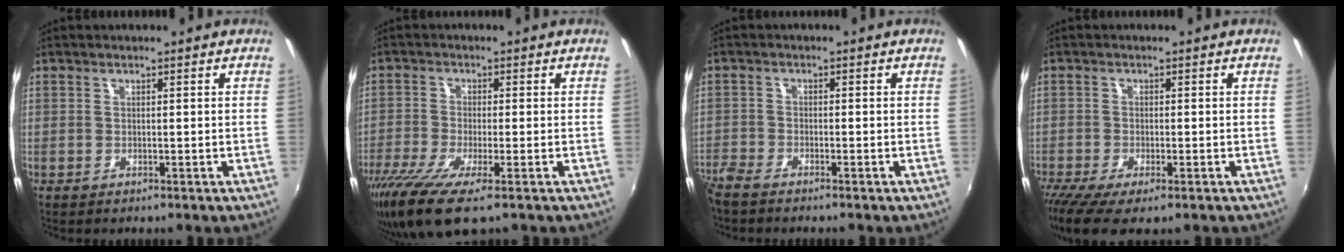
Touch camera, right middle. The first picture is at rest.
{"total": 10.3, "force": [-6.6, 1.8, 7.6], "torque": [-0.177, -0.045, -0.124]}
{"total": 4.9, "force": [-4.4, 1.0, 1.9], "torque": [-0.057, -0.019, -0.087]}
{"total": 7.5, "force": [-5.1, 1.9, 5.2], "torque": [-0.121, -0.038, -0.088]}